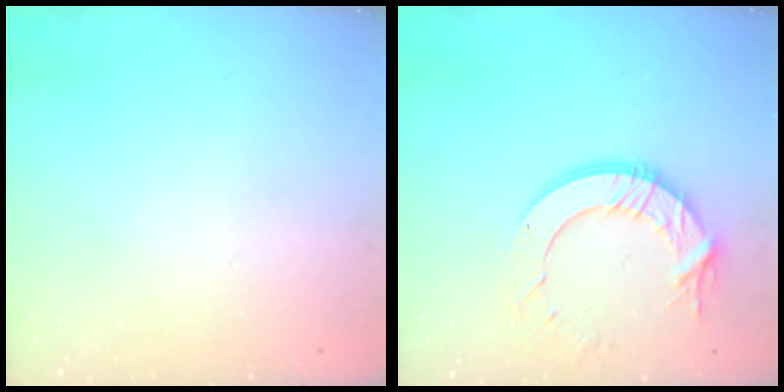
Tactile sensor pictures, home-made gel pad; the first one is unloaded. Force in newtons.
{"total": 12.6, "press": 12.6, "slide": 1.1}